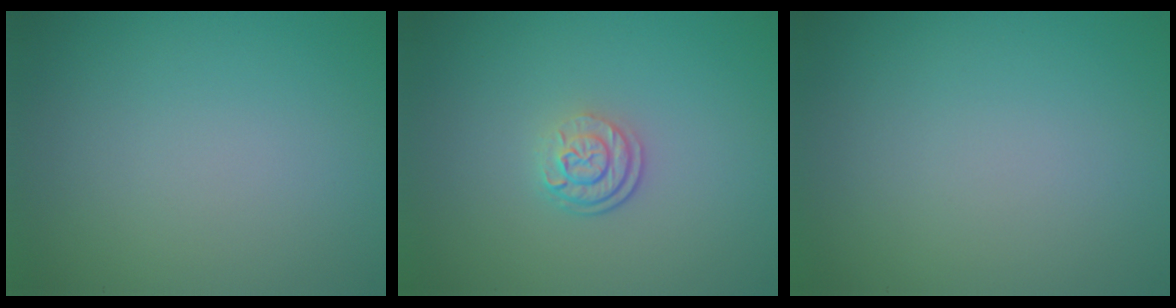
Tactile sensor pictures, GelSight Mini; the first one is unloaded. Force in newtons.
{"total": 2.5, "press": 1.9, "slide": 1.7}
{"total": 0.0}